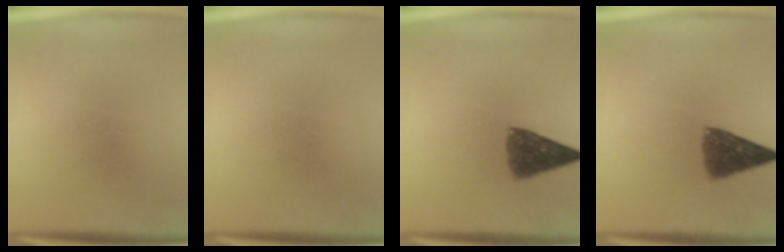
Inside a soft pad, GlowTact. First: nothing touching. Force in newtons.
{"total": 0.0}
{"total": 7.2}
{"total": 7.2}